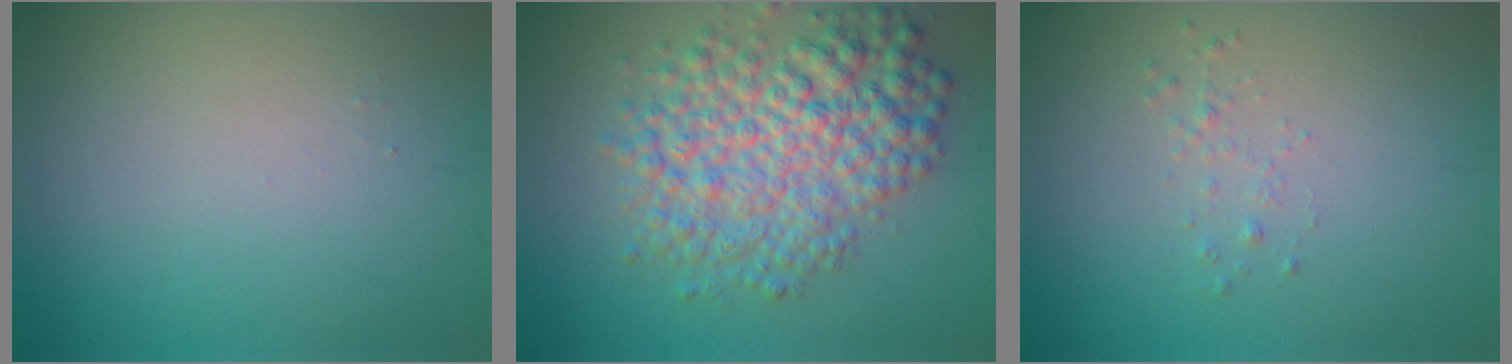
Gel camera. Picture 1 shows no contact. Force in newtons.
{"total": 7.4, "press": 7.4, "slide": 0.1}
{"total": 0.8, "press": 0.8, "slide": 0.0}